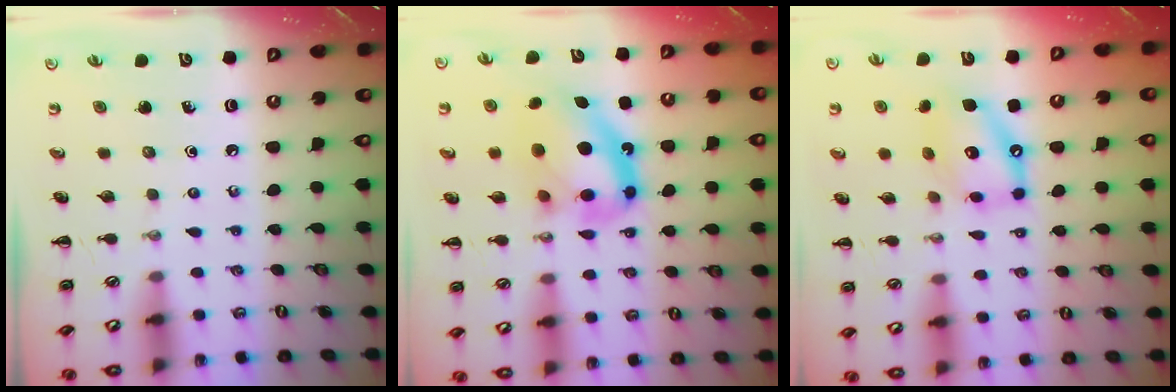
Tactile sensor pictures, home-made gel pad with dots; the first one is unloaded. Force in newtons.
{"total": 14.3, "press": 13.9, "slide": 3.6}
{"total": 13.5, "press": 13.3, "slide": 2.5}